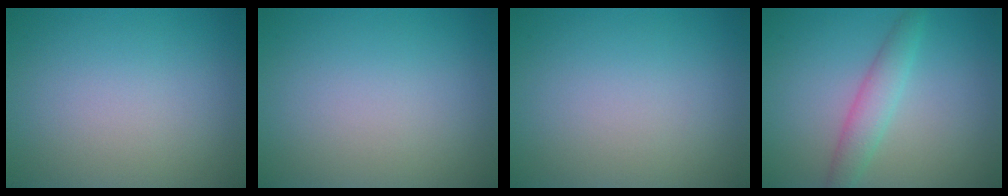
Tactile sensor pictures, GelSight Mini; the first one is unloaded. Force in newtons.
{"total": 0.0}
{"total": 0.0}
{"total": 2.7, "press": 2.7, "slide": 0.1}